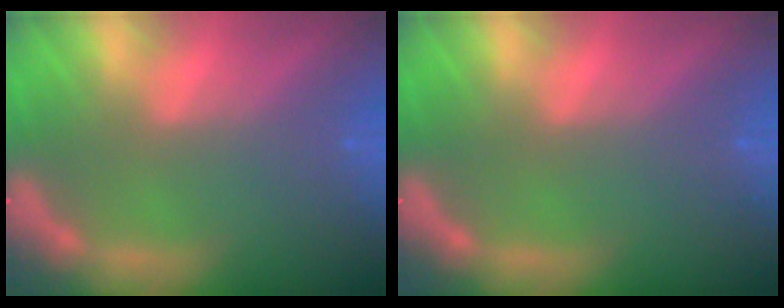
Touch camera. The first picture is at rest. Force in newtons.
{"total": 0.0}